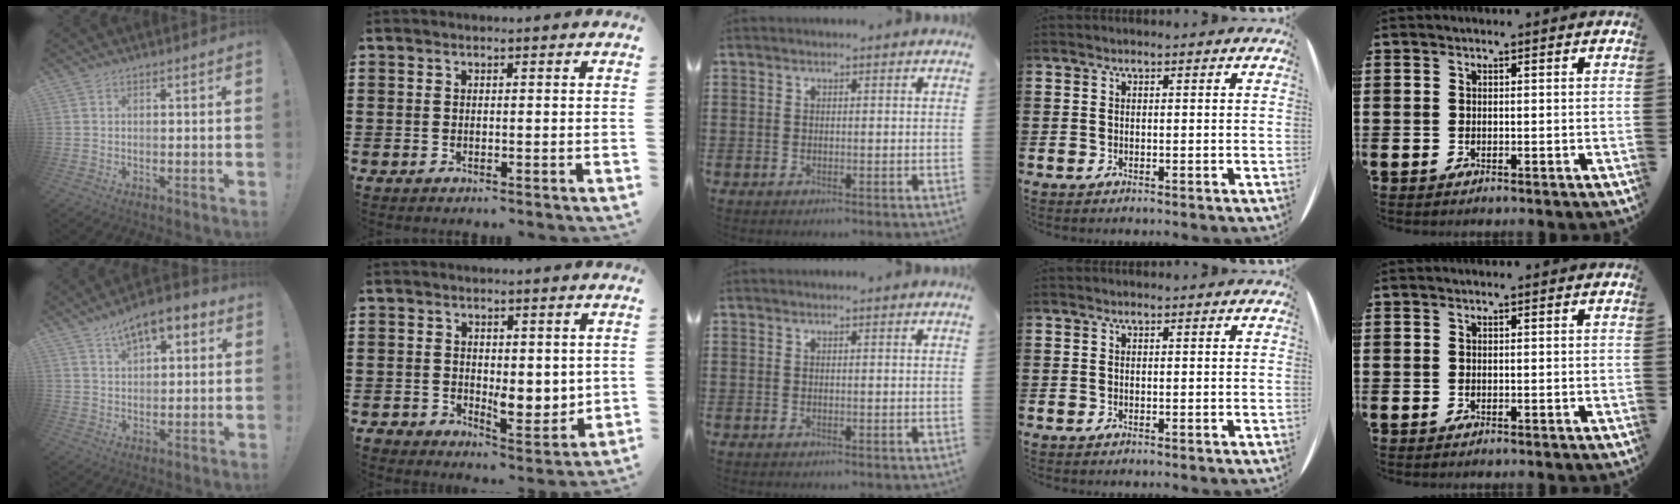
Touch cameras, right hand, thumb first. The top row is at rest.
{"thumb": {"total": 8.8, "force": [5.4, 3.8, 5.8], "torque": [-0.083, -0.021, 0.094]}, "index": {"total": 4.0, "force": [0.8, 3.1, 2.3], "torque": [-0.045, -0.005, 0.013]}}